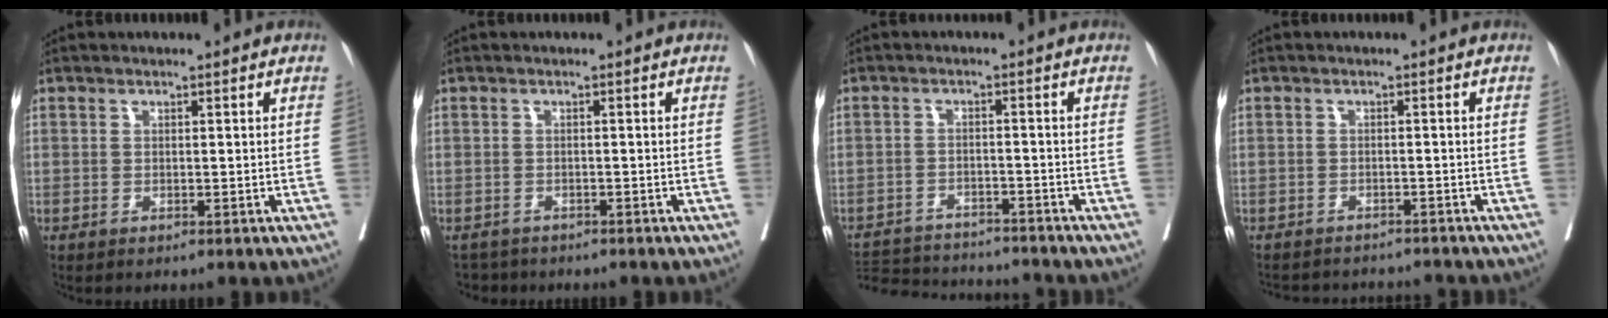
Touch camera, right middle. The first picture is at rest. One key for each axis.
{"total": 3.4, "fx": -3.2, "fy": 1.2, "fz": -0.1, "tx": 0.003, "ty": -0.002, "tz": -0.049}
{"total": 13.4, "fx": -12.8, "fy": 2.0, "fz": 3.2, "tx": -0.061, "ty": 0.006, "tz": -0.181}
{"total": 10.3, "fx": -9.8, "fy": 1.8, "fz": 2.4, "tx": -0.042, "ty": 0.005, "tz": -0.121}